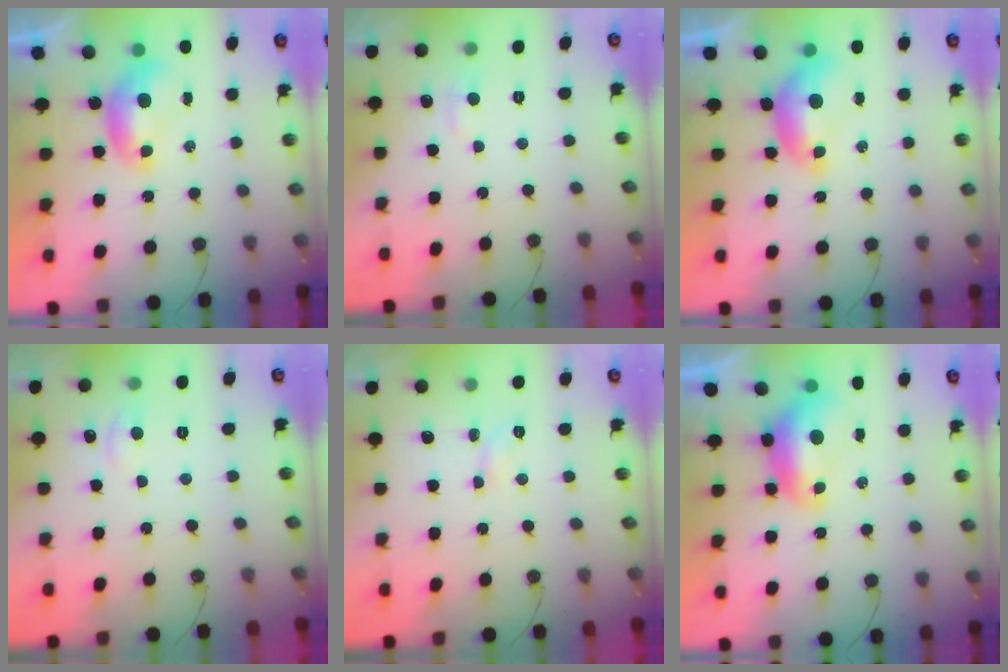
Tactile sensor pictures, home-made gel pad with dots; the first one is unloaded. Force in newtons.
{"total": 2.0, "press": 1.8, "slide": 0.7}
{"total": 0.8, "press": 0.3, "slide": 0.7}
{"total": 1.0, "press": 0.4, "slide": 0.9}
{"total": 2.7, "press": 2.7, "slide": 0.5}
{"total": 1.6, "press": 1.4, "slide": 0.6}